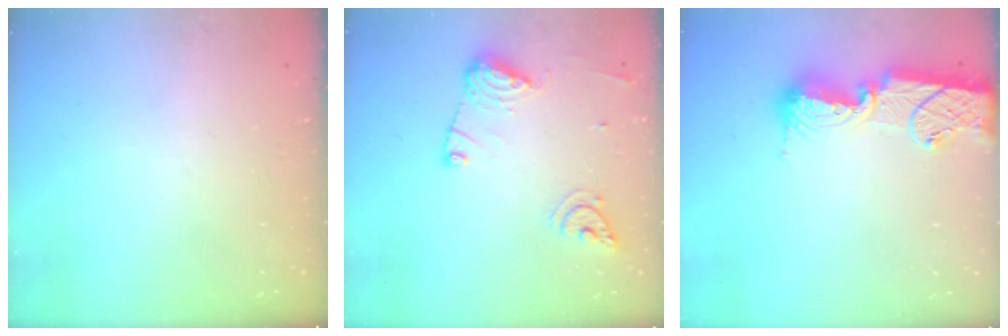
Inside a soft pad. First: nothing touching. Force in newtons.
{"total": 12.6, "press": 12.5, "slide": 1.2}
{"total": 14.1, "press": 14.0, "slide": 1.5}